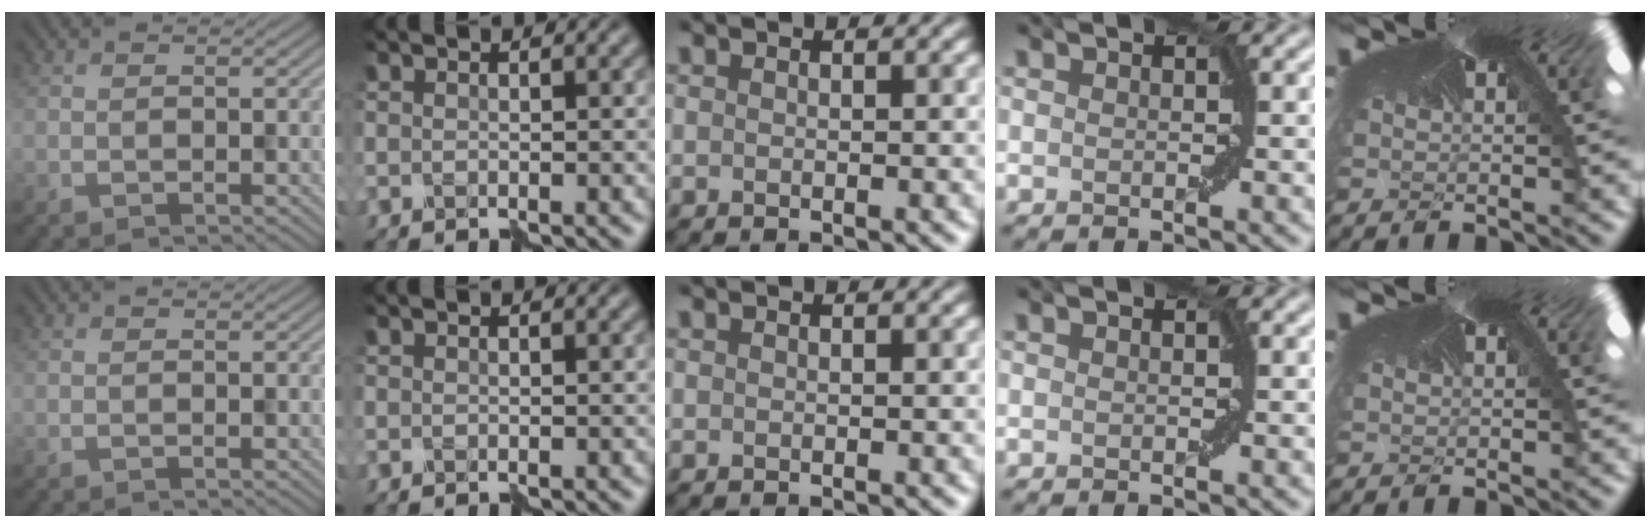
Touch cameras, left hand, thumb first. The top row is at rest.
{}